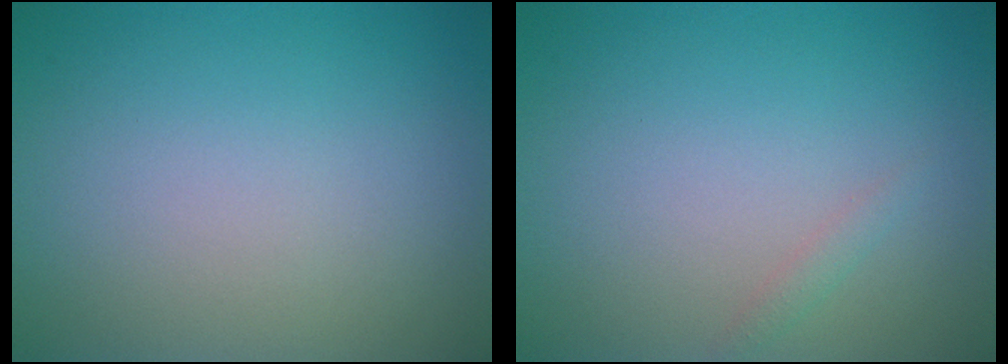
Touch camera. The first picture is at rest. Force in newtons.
{"total": 0.7, "press": 0.7, "slide": 0.1}